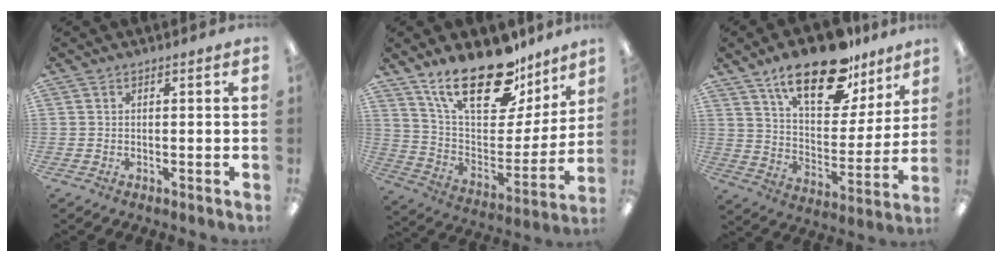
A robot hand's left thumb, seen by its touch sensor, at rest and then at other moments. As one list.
[{"total": 23.8, "force": [17.1, 9.9, 13.2], "torque": [-0.217, -0.110, 0.301]}, {"total": 21.5, "force": [14.8, 9.2, 12.6], "torque": [-0.201, -0.083, 0.253]}]